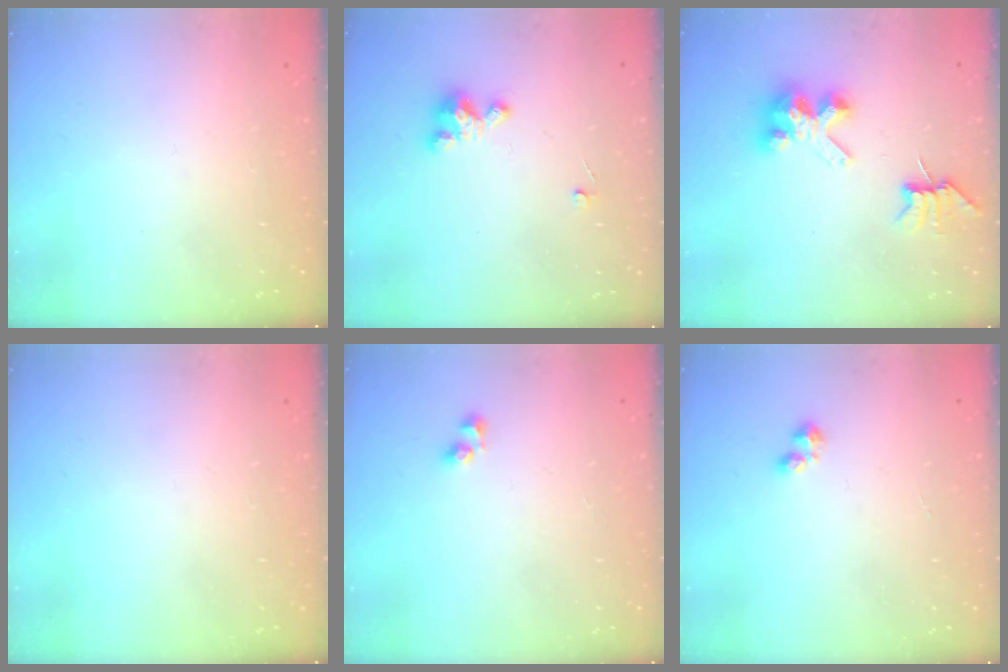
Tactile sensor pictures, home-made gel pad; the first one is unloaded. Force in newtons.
{"total": 3.4, "press": 3.4, "slide": 0.1}
{"total": 6.6, "press": 6.6, "slide": 0.5}
{"total": 0.0}
{"total": 3.5, "press": 3.5, "slide": 0.3}
{"total": 1.9, "press": 1.9, "slide": 0.2}